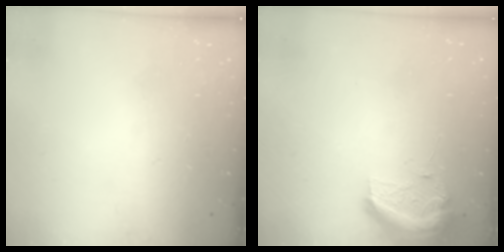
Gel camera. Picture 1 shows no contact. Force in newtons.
{"total": 11.1, "press": 11.0, "slide": 1.2}